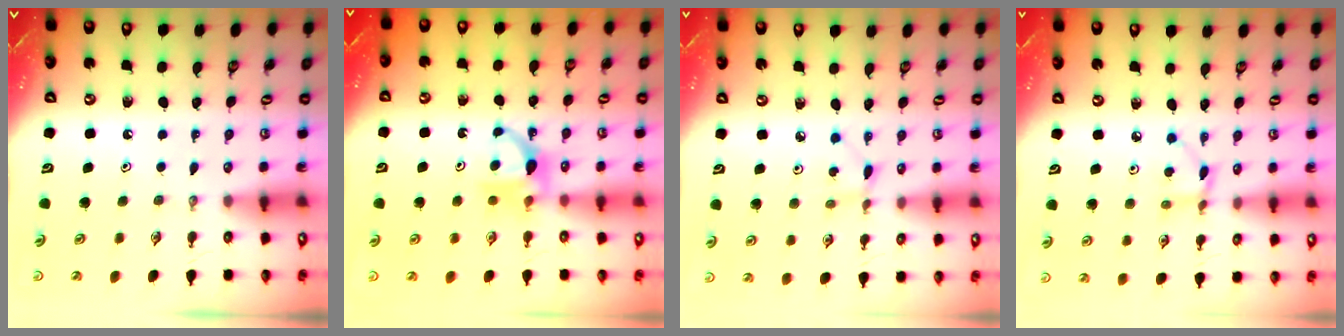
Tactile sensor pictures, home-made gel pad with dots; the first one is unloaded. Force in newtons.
{"total": 6.0, "press": 6.0, "slide": 0.7}
{"total": 1.2, "press": 1.2, "slide": 0.1}
{"total": 2.8, "press": 2.8, "slide": 0.4}